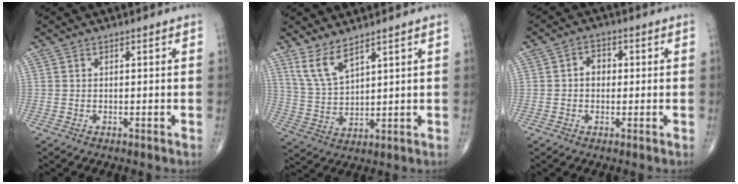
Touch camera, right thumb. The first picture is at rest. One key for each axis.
{"total": 6.5, "fx": 4.8, "fy": 1.9, "fz": 3.9, "tx": -0.079, "ty": -0.034, "tz": 0.108}
{"total": 3.7, "fx": 0.2, "fy": 2.9, "fz": 2.3, "tx": -0.023, "ty": 0.014, "tz": -0.004}